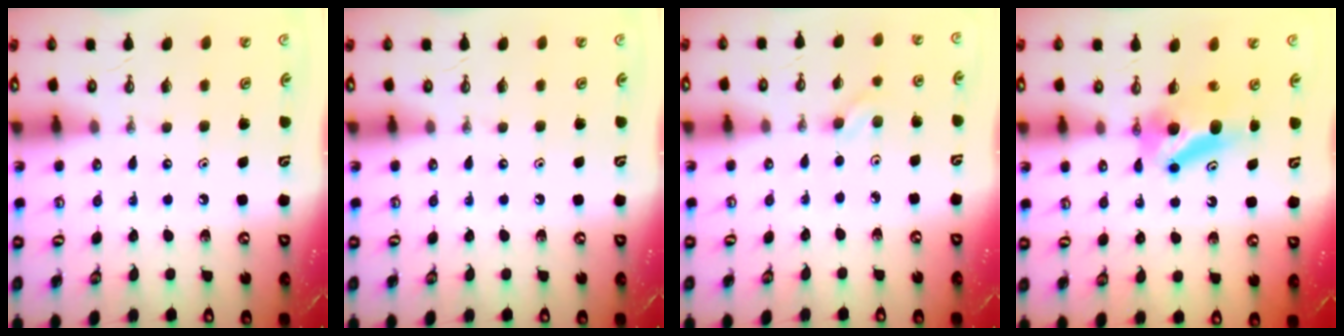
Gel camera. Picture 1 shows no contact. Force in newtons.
{"total": 0.0}
{"total": 2.6, "press": 2.1, "slide": 1.5}
{"total": 6.8, "press": 6.3, "slide": 2.5}